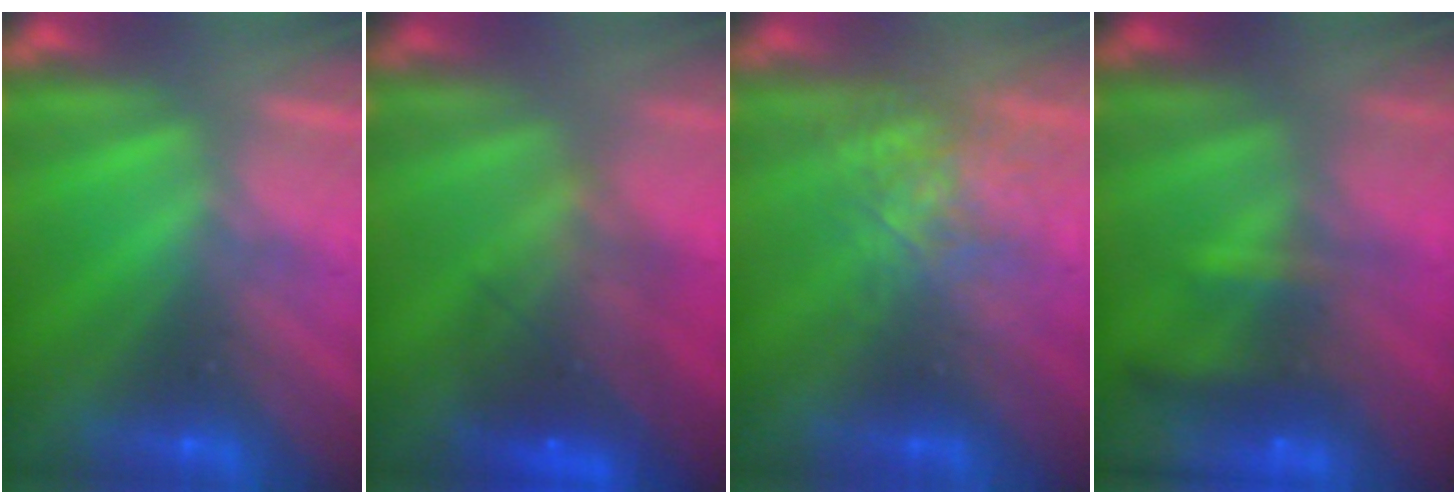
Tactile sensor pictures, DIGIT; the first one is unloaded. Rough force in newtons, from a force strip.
{"total": 7.5}
{"total": 2.6}
{"total": 10.5}